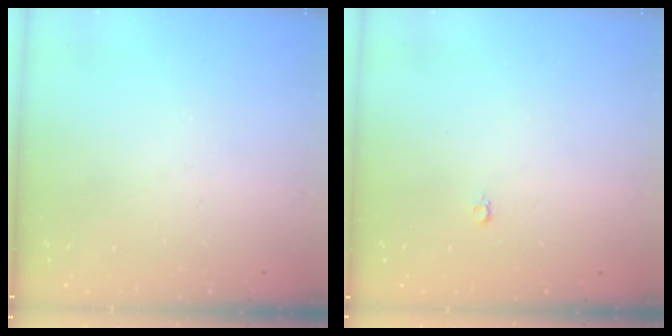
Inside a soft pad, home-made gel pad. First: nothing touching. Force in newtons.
{"total": 2.2, "press": 2.2, "slide": 0.2}